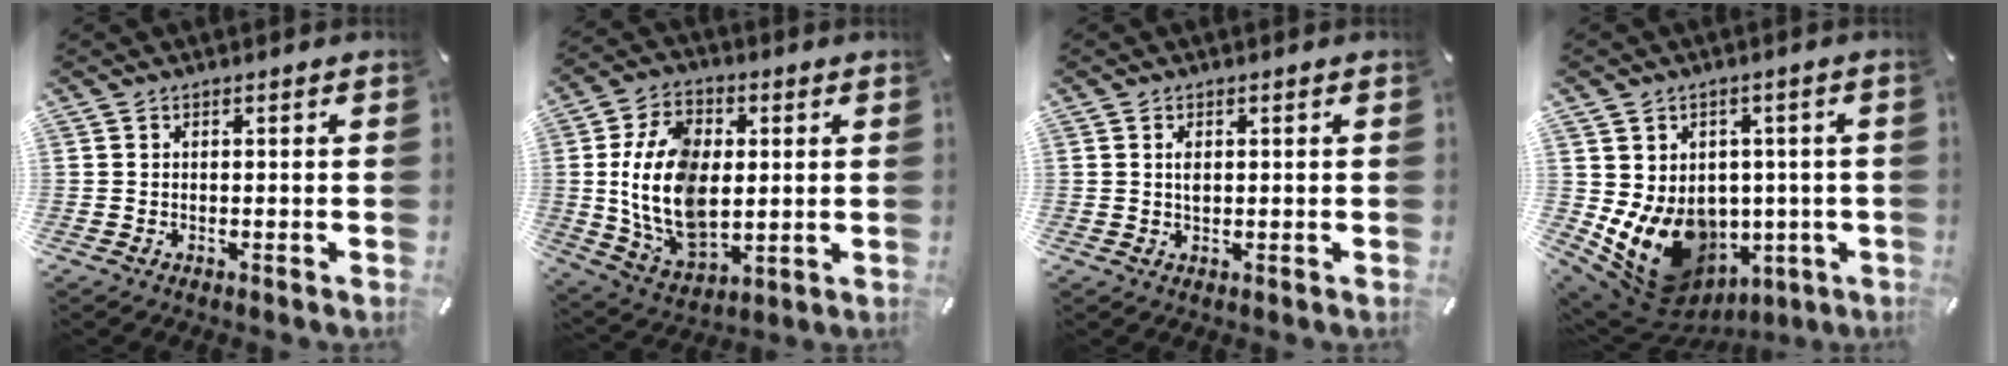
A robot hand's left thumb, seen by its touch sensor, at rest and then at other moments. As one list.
[{"total": 18.0, "force": [0.8, 12.4, 13.1], "torque": [-0.291, 0.004, 0.016]}, {"total": 1.8, "force": [0.4, 0.9, 1.5], "torque": [-0.033, 0.004, 0.006]}, {"total": 13.5, "force": [-2.6, 11.1, 7.3], "torque": [-0.134, -0.007, -0.028]}]